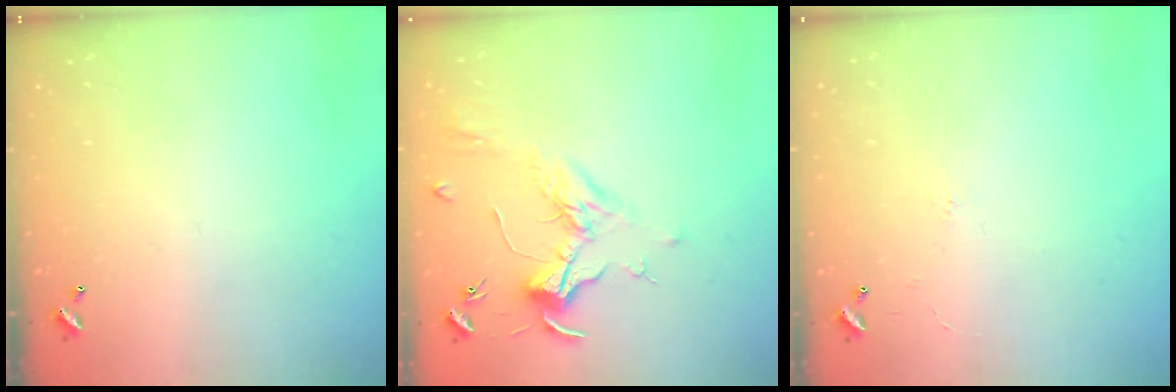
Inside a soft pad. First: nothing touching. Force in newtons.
{"total": 1.8, "press": 1.6, "slide": 0.8}
{"total": 1.8, "press": 1.7, "slide": 0.4}